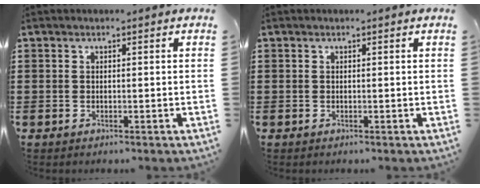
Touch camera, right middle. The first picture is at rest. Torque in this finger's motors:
{"motor_torque": [0.00, 0.00, 0.00, -0.01]}